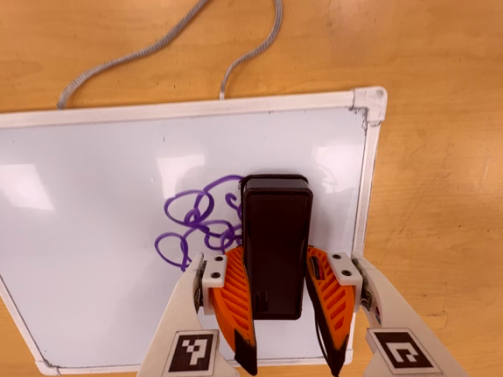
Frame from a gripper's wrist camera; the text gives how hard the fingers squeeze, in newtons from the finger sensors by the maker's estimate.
{"total": 14.3, "left": 14.9, "right": 13.7}